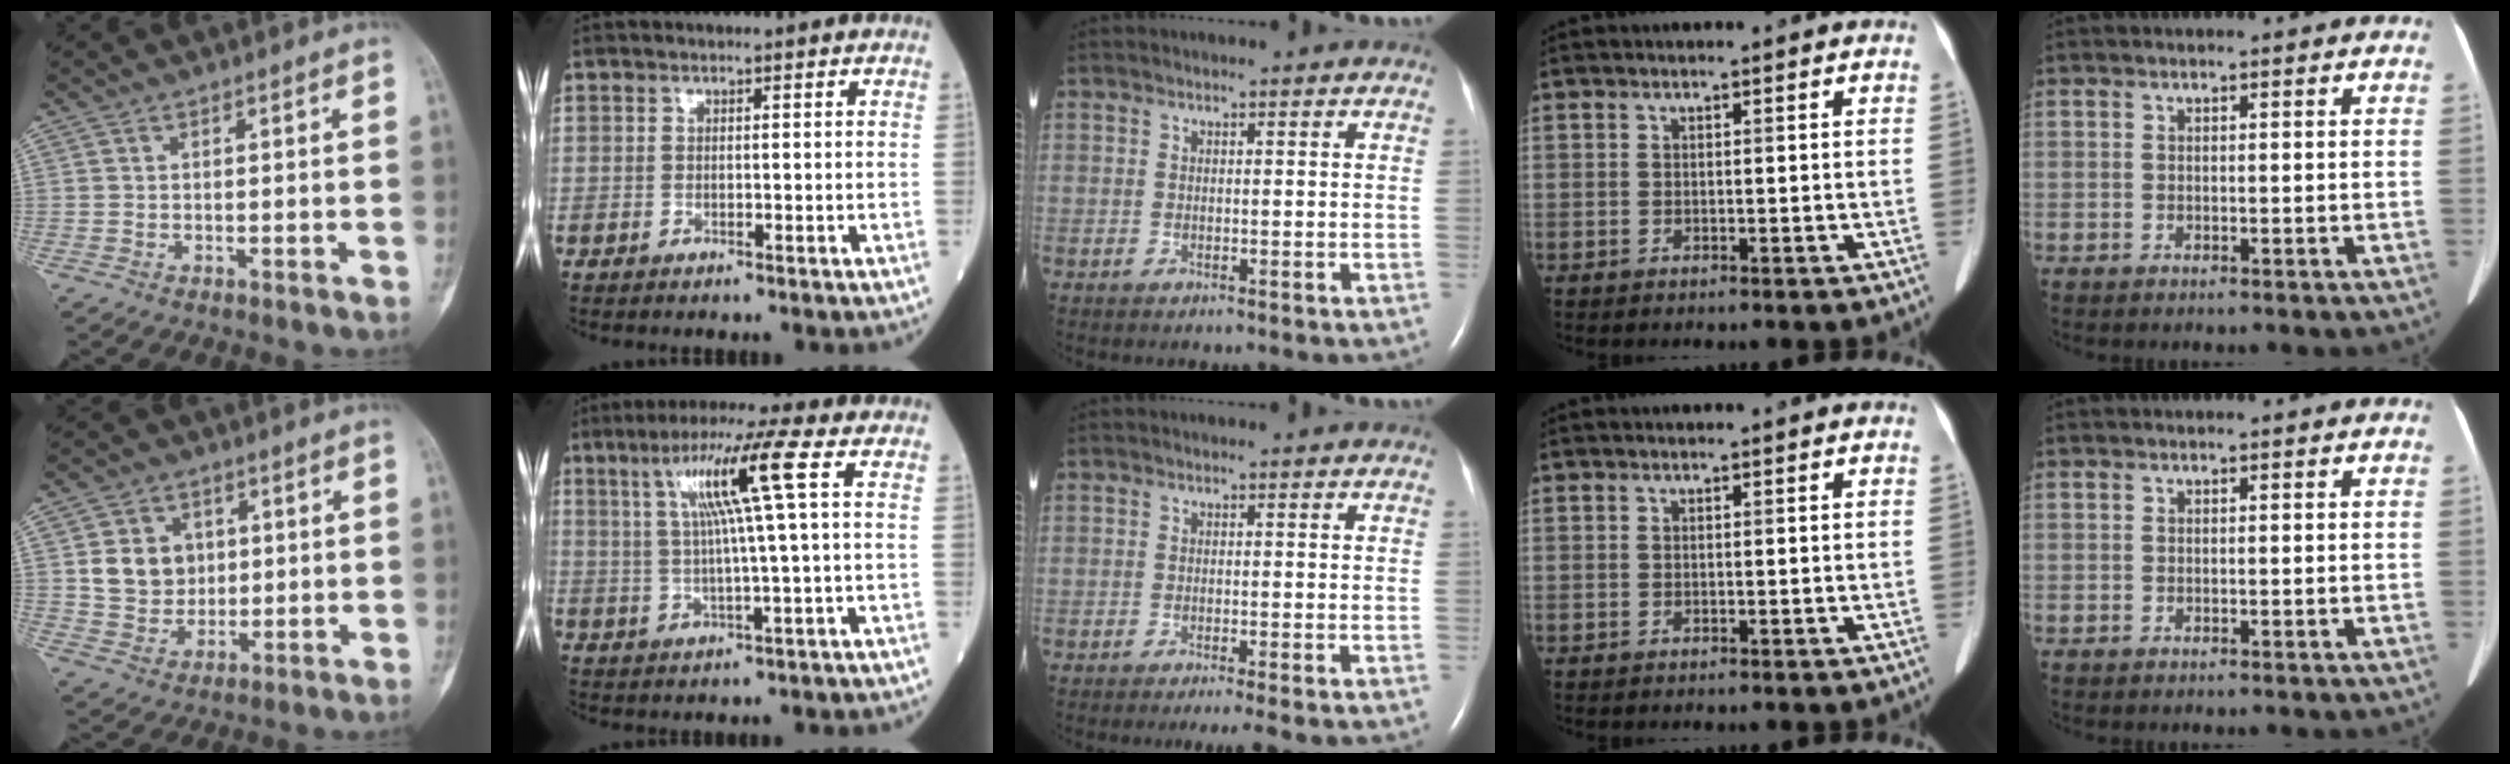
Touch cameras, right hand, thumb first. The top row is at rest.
{"thumb": {"total": 8.6, "force": [1.5, 7.6, 3.9], "torque": [-0.028, -0.005, 0.031]}, "index": {"total": 10.0, "force": [3.1, -1.5, 9.3], "torque": [-0.165, 0.016, 0.058]}, "middle": {"total": 2.8, "force": [-2.1, -0.3, 1.9], "torque": [-0.027, -0.010, -0.032]}}